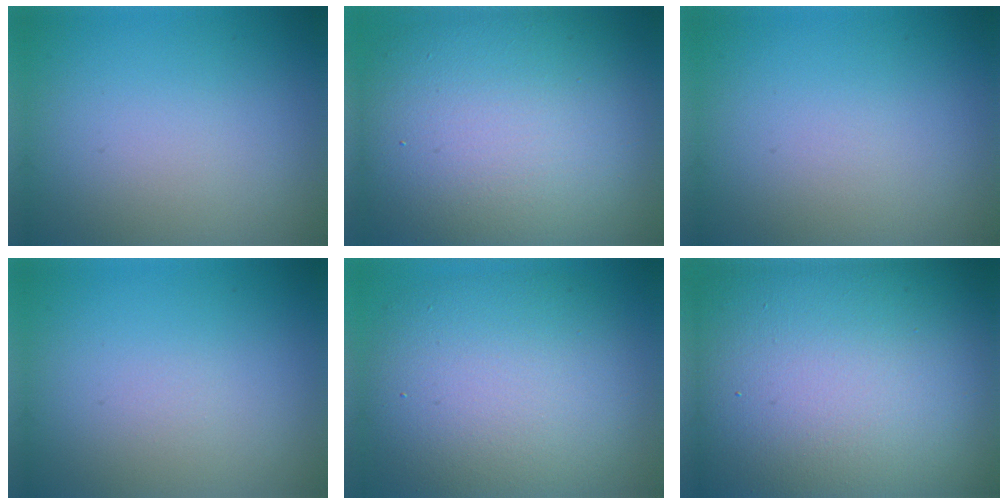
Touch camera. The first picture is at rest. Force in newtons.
{"total": 15.3, "press": 15.2, "slide": 0.8}
{"total": 0.0}
{"total": 0.0}
{"total": 10.4, "press": 10.3, "slide": 0.9}
{"total": 25.4, "press": 25.3, "slide": 1.9}